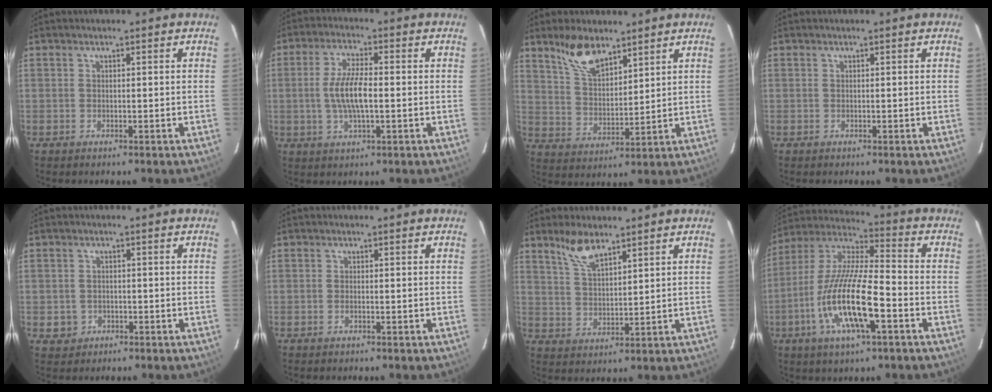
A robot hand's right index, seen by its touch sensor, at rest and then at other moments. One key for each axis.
{"total": 9.2, "fx": -0.8, "fy": 2.6, "fz": 8.8, "tx": -0.175, "ty": 0.001, "tz": -0.014}
{"total": 9.2, "fx": 6.7, "fy": 3.7, "fz": 5.0, "tx": -0.090, "ty": 0.008, "tz": 0.137}
{"total": 0.0}
{"total": 3.1, "fx": -0.8, "fy": 3.0, "fz": 0.4, "tx": -0.016, "ty": 0.004, "tz": -0.007}
{"total": 0.5, "fx": -0.2, "fy": 0.3, "fz": 0.4, "tx": -0.009, "ty": 0.001, "tz": -0.005}
{"total": 6.4, "fx": 4.9, "fy": 2.0, "fz": 3.7, "tx": -0.070, "ty": 0.003, "tz": 0.101}
{"total": 17.5, "fx": -6.3, "fy": 4.2, "fz": 15.8, "tx": -0.320, "ty": -0.015, "tz": -0.126}